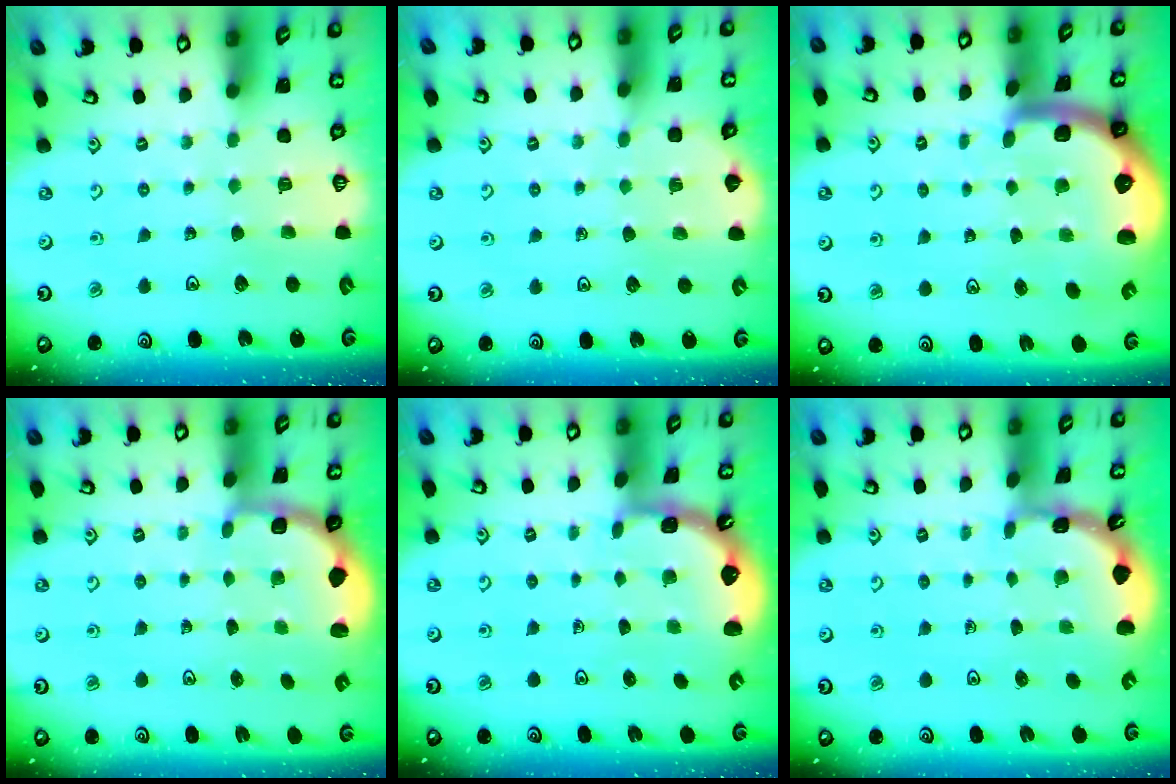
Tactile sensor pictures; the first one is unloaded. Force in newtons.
{"total": 1.4, "press": 1.3, "slide": 0.3}
{"total": 5.3, "press": 5.2, "slide": 0.9}
{"total": 2.3, "press": 2.0, "slide": 1.0}
{"total": 1.4, "press": 1.3, "slide": 0.1}
{"total": 1.9, "press": 1.9, "slide": 0.1}